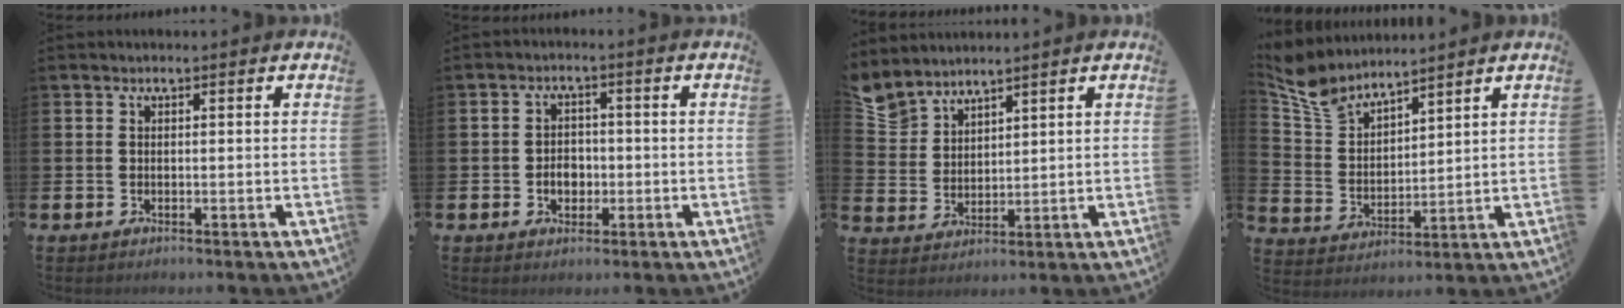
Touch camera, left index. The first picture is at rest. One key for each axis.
{"total": 3.1, "fx": -0.7, "fy": 2.4, "fz": 1.8, "tx": -0.022, "ty": -0.002, "tz": -0.020}
{"total": 4.5, "fx": 4.4, "fy": 1.1, "fz": -0.3, "tx": -0.020, "ty": -0.022, "tz": 0.085}
{"total": 6.9, "fx": 6.5, "fy": 1.8, "fz": 1.6, "tx": -0.066, "ty": -0.029, "tz": 0.120}